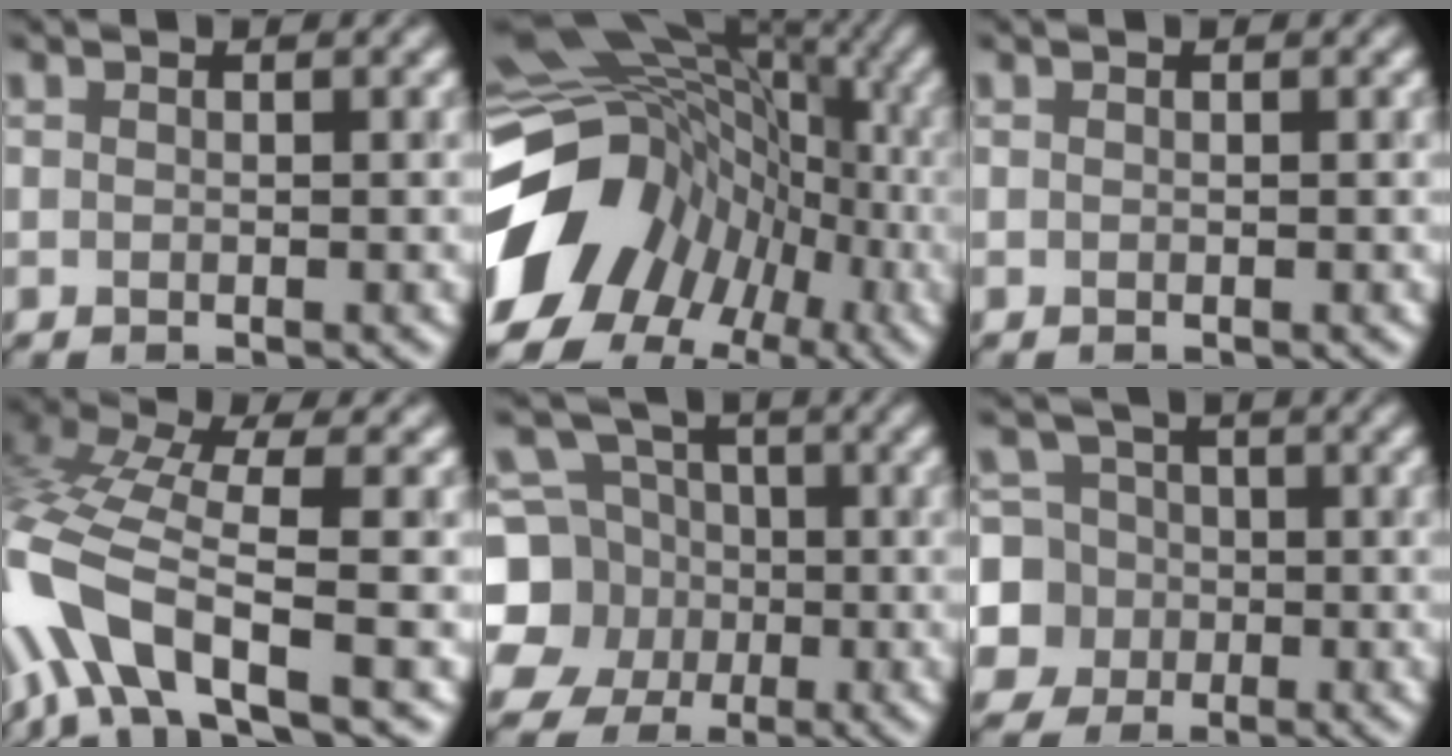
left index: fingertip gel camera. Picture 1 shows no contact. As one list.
[{"total": 15.2, "force": [-4.2, 12.3, 7.9], "torque": [-0.188, -0.005, -0.085]}, {"total": 0.0}, {"total": 9.7, "force": [-3.5, 3.9, 8.2], "torque": [-0.176, 0.011, -0.086]}, {"total": 9.1, "force": [-1.1, 8.4, 3.3], "torque": [-0.093, 0.010, -0.052]}, {"total": 8.7, "force": [-1.4, 8.3, 2.1], "torque": [-0.056, 0.014, -0.057]}]